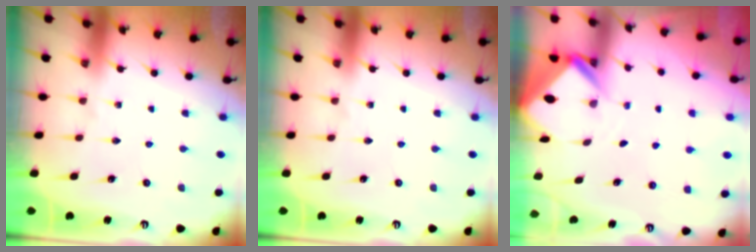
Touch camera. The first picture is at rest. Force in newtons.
{"total": 0.0}
{"total": 2.7, "press": 2.7, "slide": 0.2}